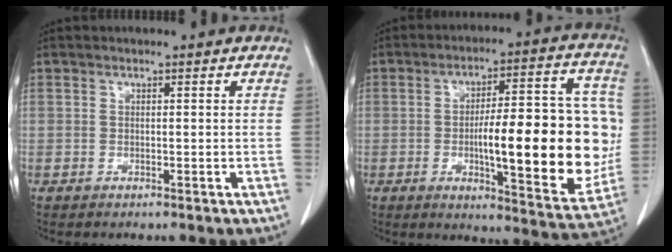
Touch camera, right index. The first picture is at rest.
{"total": 20.8, "force": [-1.8, 4.8, 20.2], "torque": [-0.244, 0.023, -0.017]}